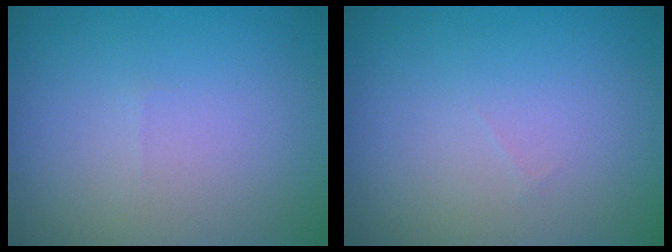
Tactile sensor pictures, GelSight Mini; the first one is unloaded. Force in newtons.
{"total": 0.0}